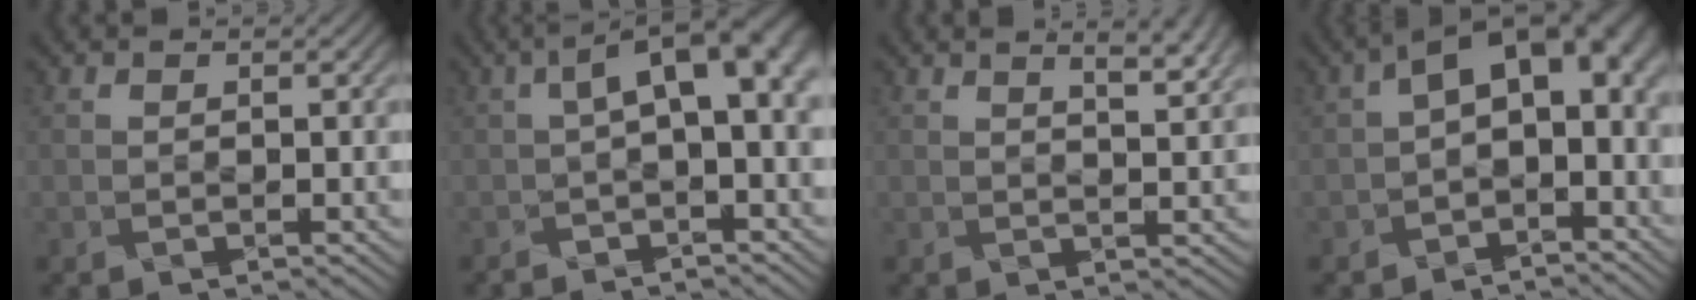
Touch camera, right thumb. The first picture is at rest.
{"total": 6.1, "force": [-0.2, 2.1, 5.8], "torque": [-0.091, 0.009, 0.000]}
{"total": 5.5, "force": [3.5, 1.4, 4.0], "torque": [-0.040, 0.020, 0.039]}
{"total": 9.7, "force": [-0.7, 6.0, 7.6], "torque": [-0.110, -0.007, -0.010]}